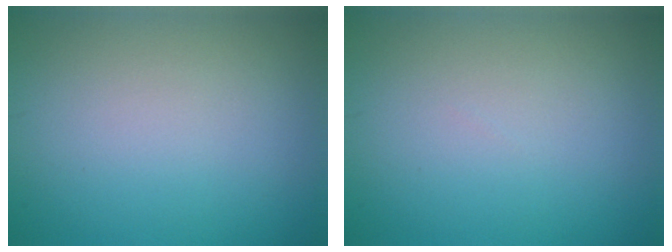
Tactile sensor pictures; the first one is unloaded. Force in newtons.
{"total": 0.0}